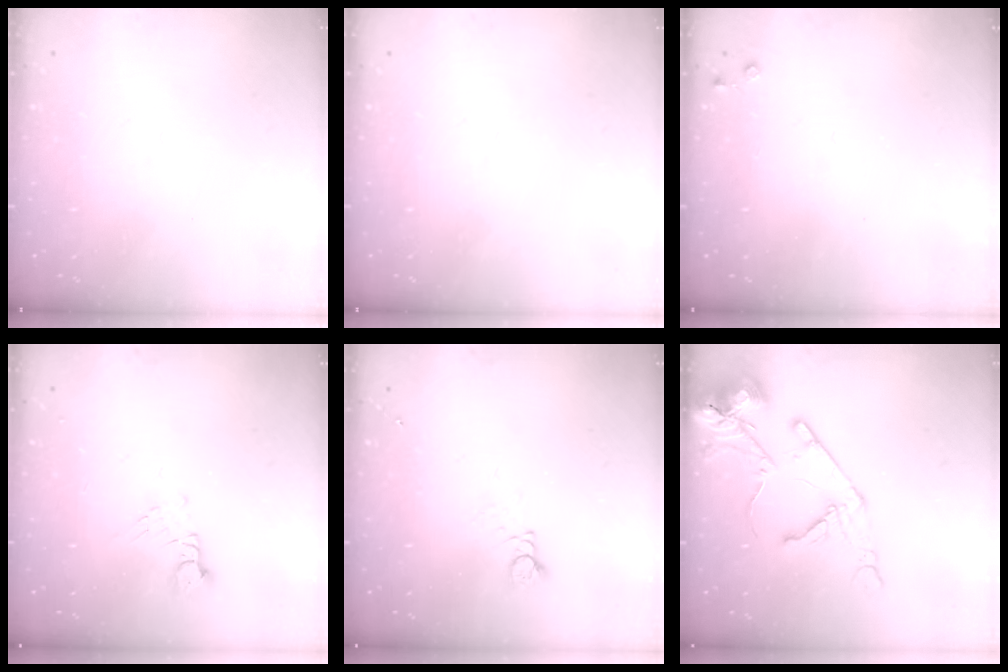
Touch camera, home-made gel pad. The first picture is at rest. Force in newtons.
{"total": 0.0}
{"total": 3.5, "press": 3.5, "slide": 0.5}
{"total": 2.5, "press": 2.5, "slide": 0.3}
{"total": 2.6, "press": 2.6, "slide": 0.3}
{"total": 14.5, "press": 14.4, "slide": 1.8}